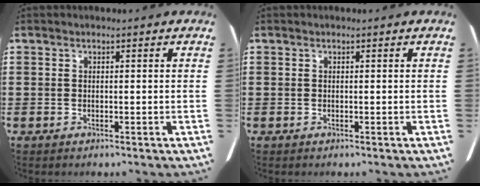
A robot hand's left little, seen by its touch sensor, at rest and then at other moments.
{"total": 0.0}